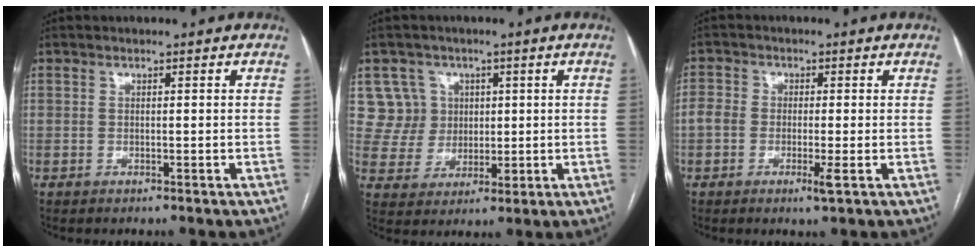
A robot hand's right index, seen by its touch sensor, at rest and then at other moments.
{"total": 7.4, "force": [2.6, 6.9, 0.4], "torque": [0.000, 0.020, 0.057]}
{"total": 4.2, "force": [-1.4, 1.7, 3.6], "torque": [-0.067, -0.002, -0.029]}